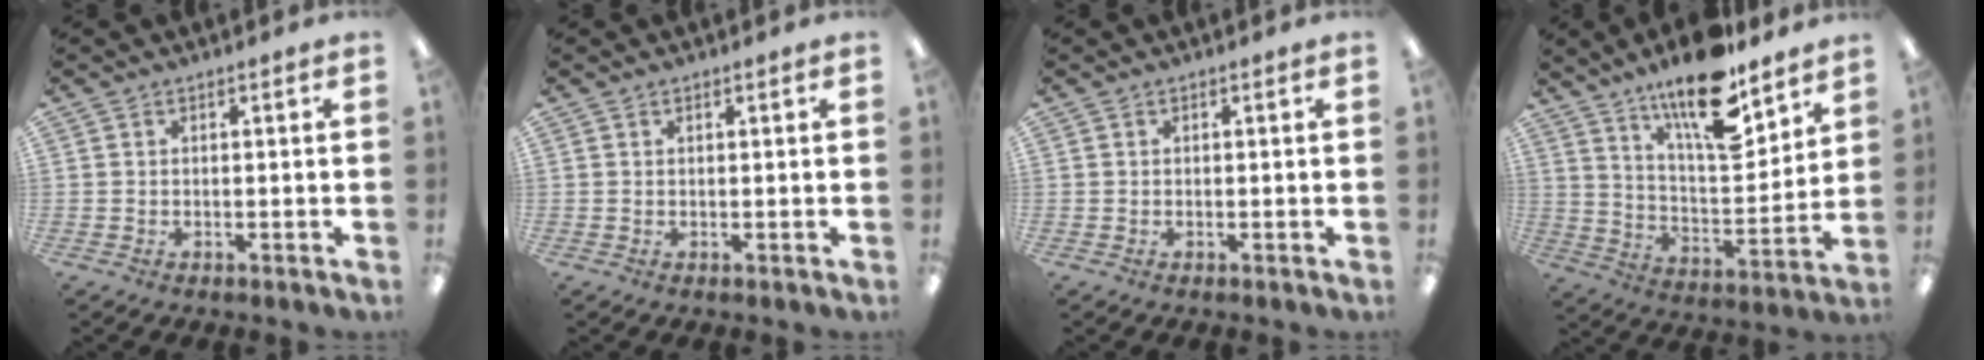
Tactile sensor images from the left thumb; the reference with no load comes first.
{"total": 0.0}
{"total": 0.0}
{"total": 17.7, "force": [12.8, 5.6, 10.8], "torque": [-0.176, -0.081, 0.212]}